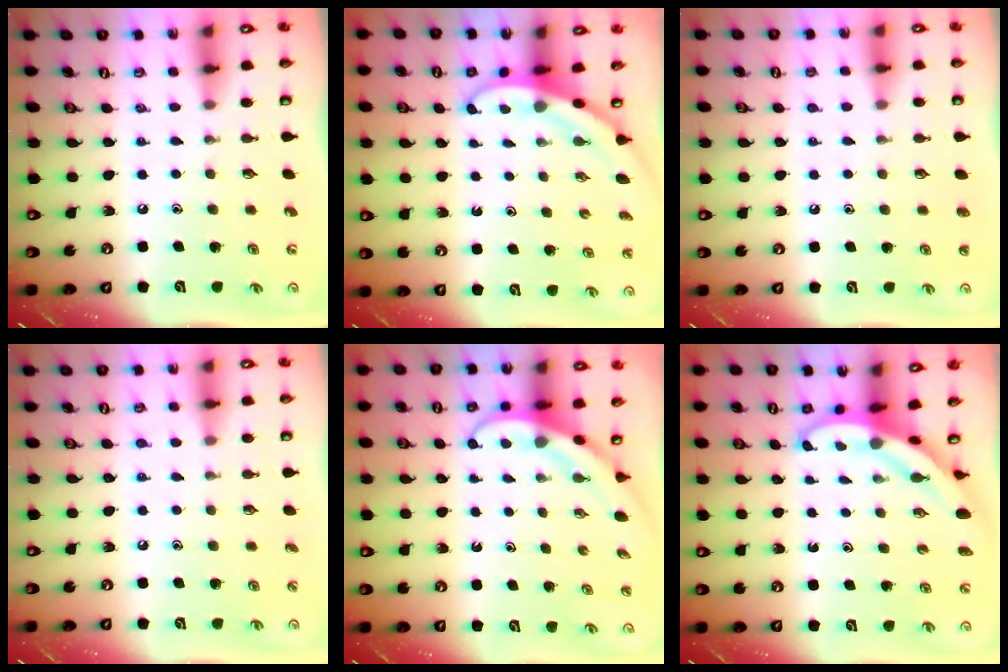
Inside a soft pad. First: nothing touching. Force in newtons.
{"total": 3.2, "press": 3.2, "slide": 0.1}
{"total": 1.1, "press": 1.1, "slide": 0.3}
{"total": 4.2, "press": 4.1, "slide": 0.5}
{"total": 3.8, "press": 3.8, "slide": 0.3}
{"total": 3.4, "press": 3.4, "slide": 0.1}